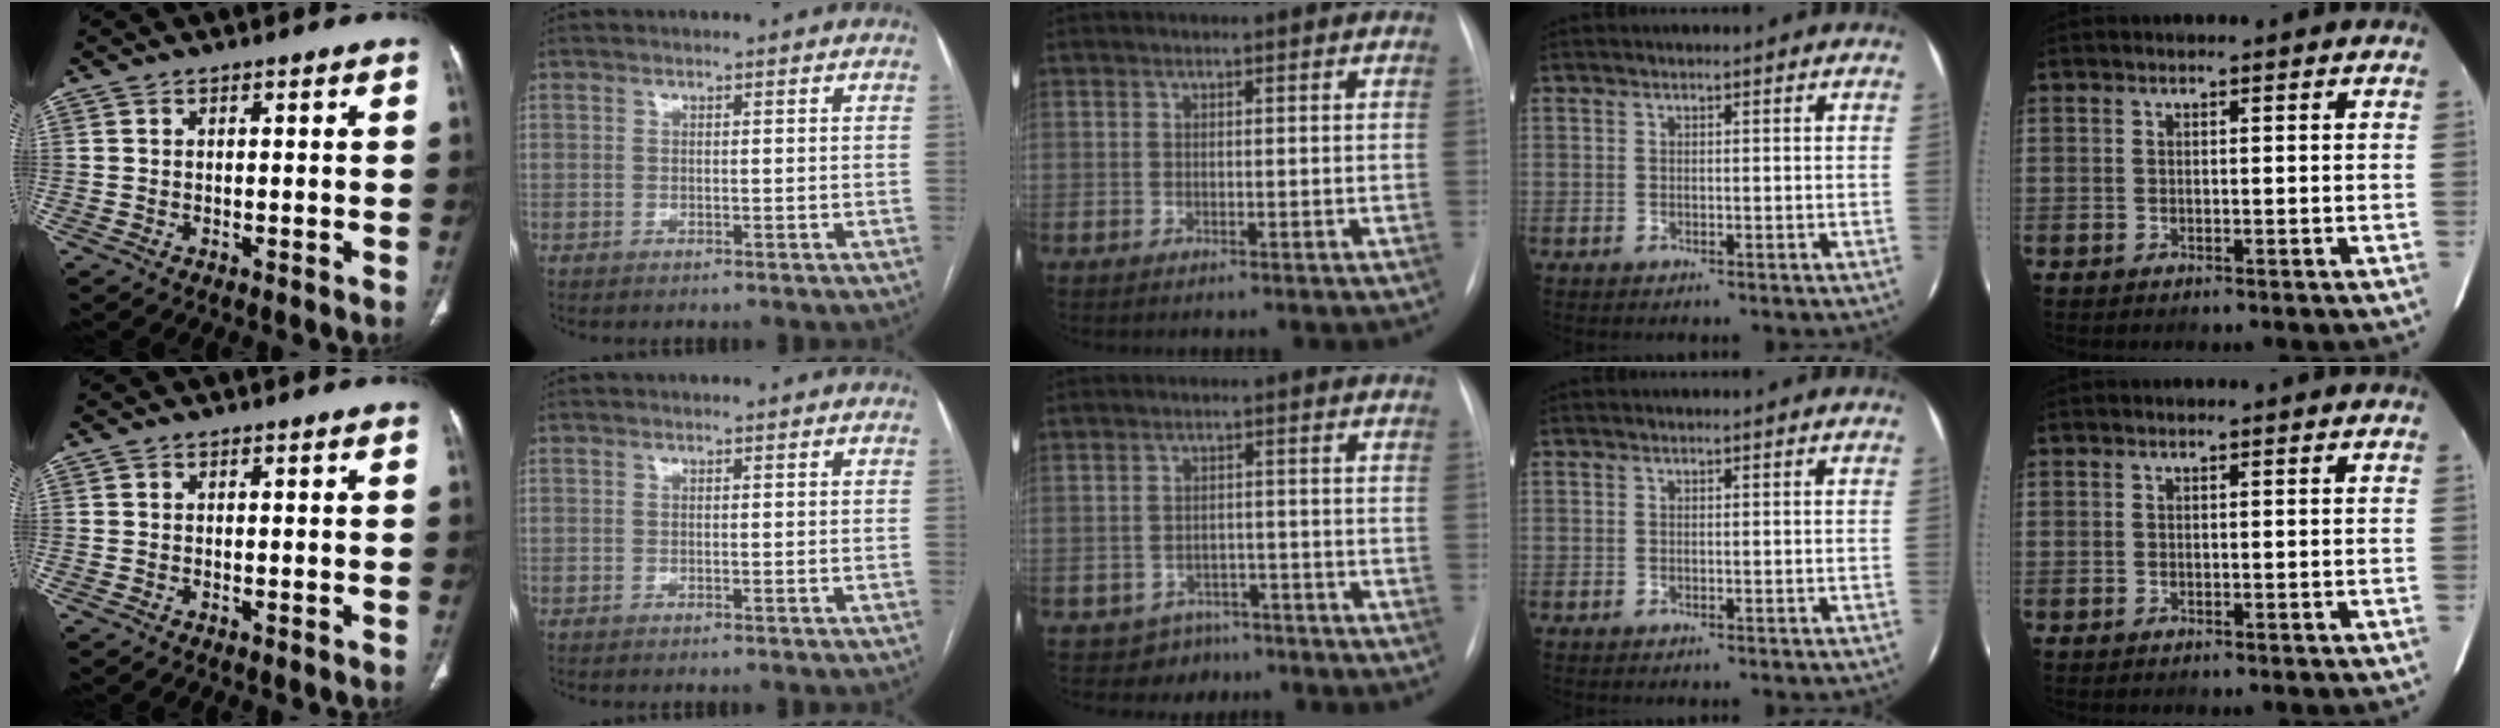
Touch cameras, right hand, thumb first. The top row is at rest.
{"middle": {"total": 4.6, "force": [-3.4, 3.0, -0.5], "torque": [0.013, 0.013, -0.046]}}